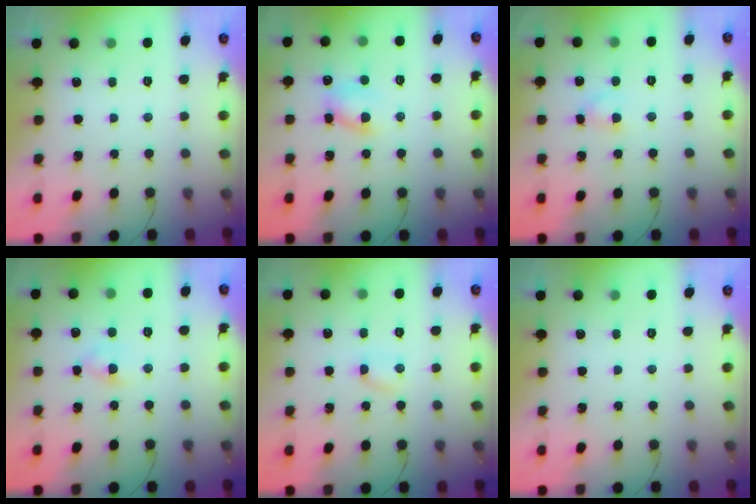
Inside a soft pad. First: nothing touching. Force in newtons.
{"total": 6.7, "press": 6.6, "slide": 1.3}
{"total": 2.9, "press": 2.7, "slide": 1.2}
{"total": 3.3, "press": 3.1, "slide": 1.2}
{"total": 1.8, "press": 1.7, "slide": 0.5}
{"total": 0.0}